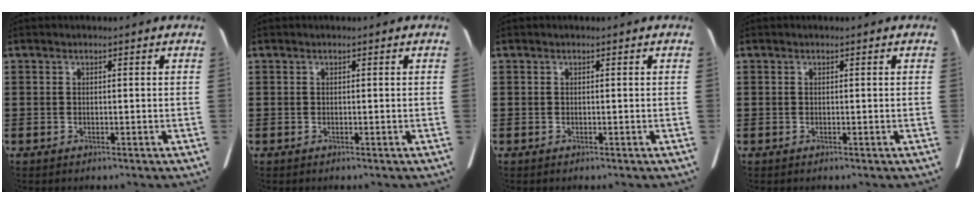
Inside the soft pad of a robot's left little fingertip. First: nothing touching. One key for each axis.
{"total": 0.0}
{"total": 0.0}
{"total": 0.0}